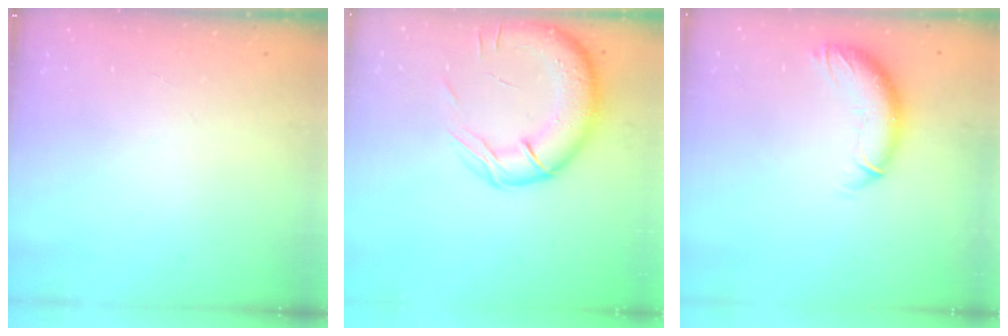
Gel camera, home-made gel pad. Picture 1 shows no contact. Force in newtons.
{"total": 17.3, "press": 16.9, "slide": 3.5}
{"total": 10.3, "press": 10.2, "slide": 1.4}